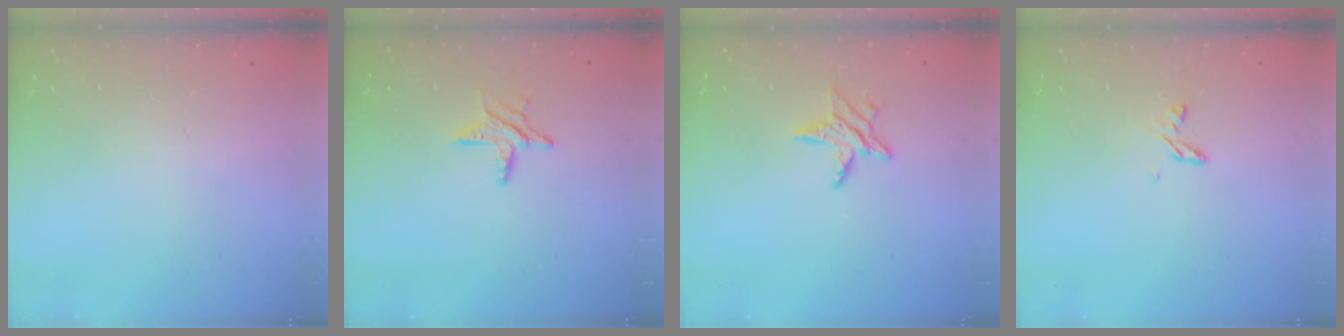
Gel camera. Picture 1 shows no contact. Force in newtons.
{"total": 6.7, "press": 6.7, "slide": 0.3}
{"total": 5.9, "press": 5.9, "slide": 0.1}
{"total": 5.1, "press": 5.1, "slide": 0.4}